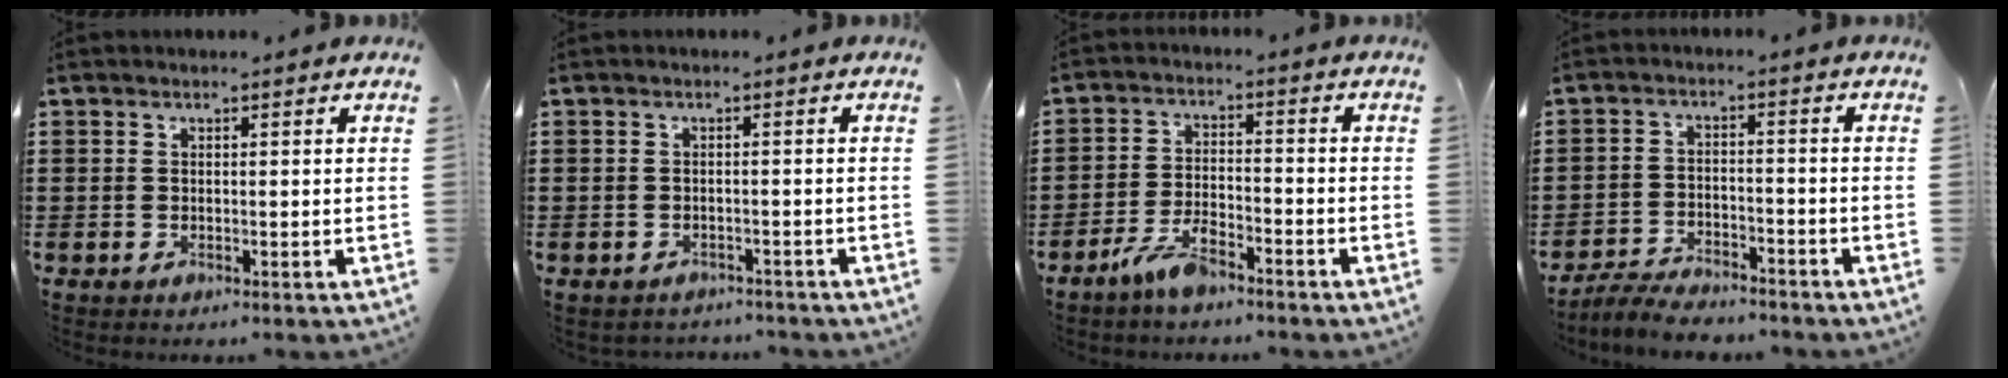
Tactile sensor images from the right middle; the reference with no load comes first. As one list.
[{"total": 1.1, "force": [-1.1, 0.2, 0.0], "torque": [-0.007, -0.002, -0.023]}, {"total": 5.2, "force": [-4.1, 1.5, 2.9], "torque": [-0.066, 0.006, -0.080]}, {"total": 4.5, "force": [-4.3, 0.6, 0.9], "torque": [-0.024, 0.006, -0.091]}]